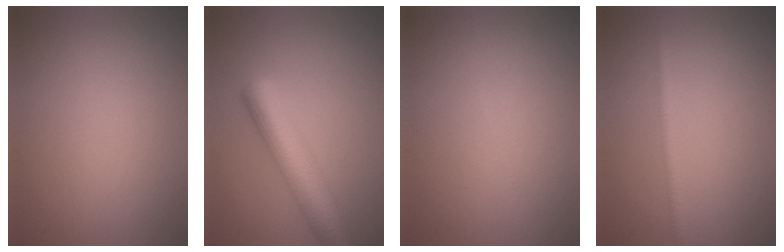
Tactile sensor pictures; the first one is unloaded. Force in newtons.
{"total": 6.6, "press": 6.6, "slide": 0.2}
{"total": 0.0}
{"total": 1.3, "press": 1.3, "slide": 0.1}